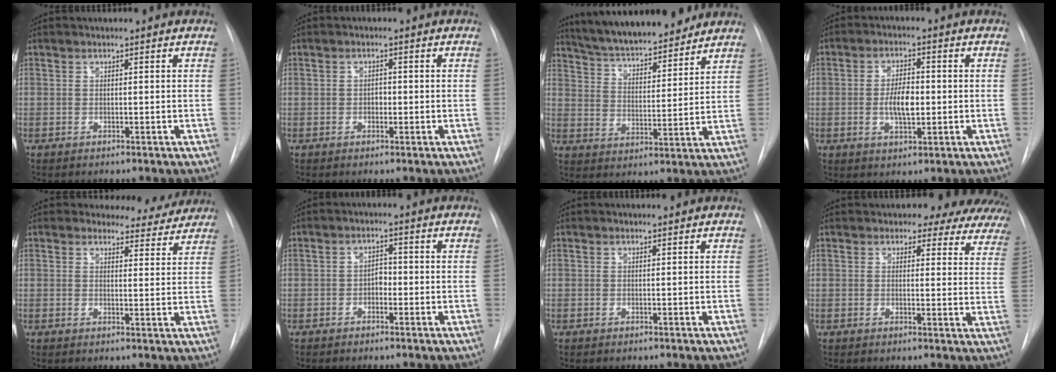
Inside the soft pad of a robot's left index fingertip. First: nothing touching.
{"total": 1.6, "force": [-1.1, 0.8, 0.7], "torque": [-0.009, -0.003, -0.017]}
{"total": 17.1, "force": [15.0, 3.2, 7.4], "torque": [-0.123, 0.006, 0.234]}
{"total": 5.6, "force": [-1.4, 2.1, 5.0], "torque": [-0.095, -0.004, -0.020]}
{"total": 6.3, "force": [5.8, 2.5, -0.2], "torque": [0.025, -0.022, 0.050]}
{"total": 2.3, "force": [-1.5, 1.2, 1.2], "torque": [-0.013, 0.002, -0.025]}
{"total": 0.7, "force": [-0.7, -0.1, -0.1], "torque": [0.002, -0.007, -0.009]}
{"total": 14.4, "force": [13.0, 5.1, 3.5], "torque": [-0.015, -0.047, 0.118]}